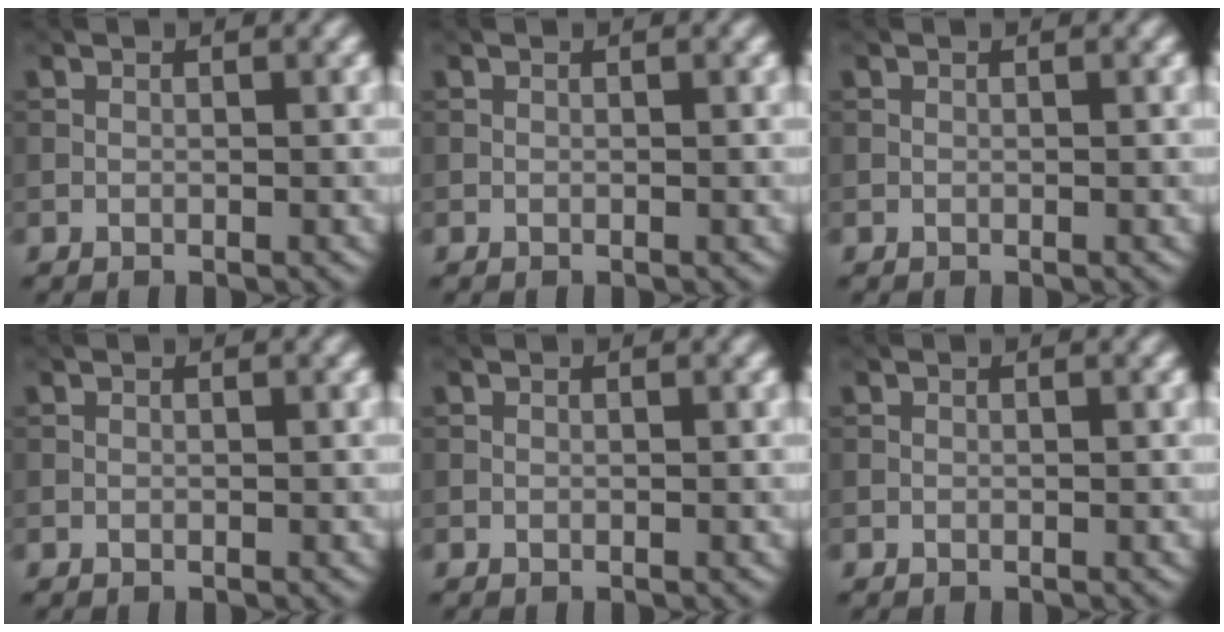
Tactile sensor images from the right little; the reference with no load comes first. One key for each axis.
{"total": 0.0}
{"total": 0.0}
{"total": 0.0}
{"total": 0.0}
{"total": 0.0}